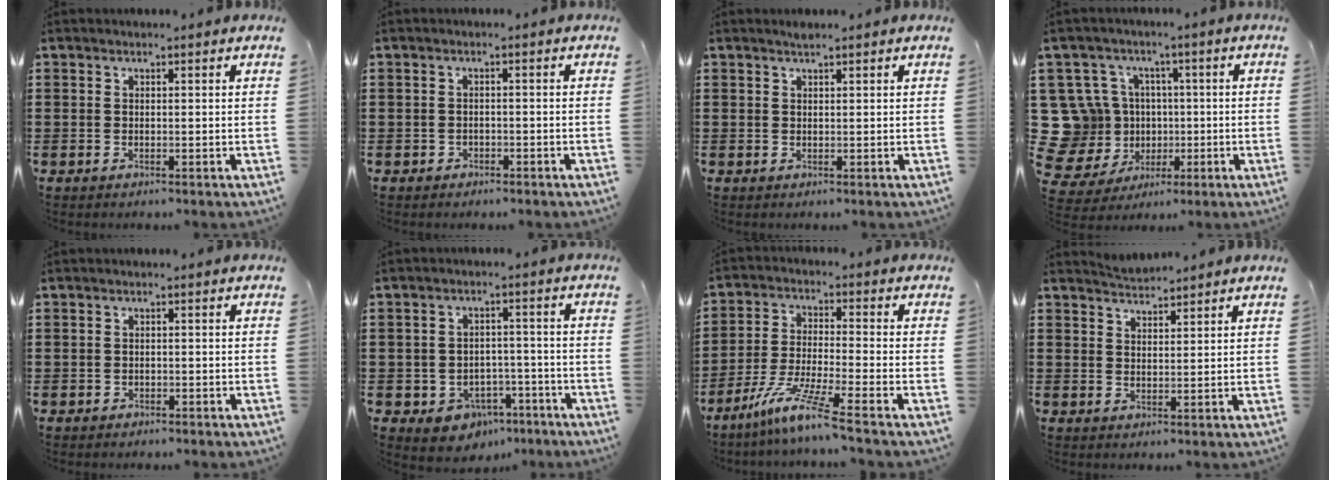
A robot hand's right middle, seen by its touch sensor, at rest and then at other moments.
{"total": 1.0, "force": [-0.8, 0.7, 0.1], "torque": [-0.005, 0.001, -0.019]}
{"total": 0.7, "force": [0.7, 0.1, 0.2], "torque": [-0.006, 0.000, 0.012]}
{"total": 11.7, "force": [1.2, 11.1, 3.3], "torque": [-0.133, -0.001, 0.035]}
{"total": 0.7, "force": [-0.6, 0.3, 0.0], "torque": [-0.002, 0.002, -0.015]}
{"total": 4.2, "force": [-3.1, 2.7, 0.9], "torque": [-0.024, 0.012, -0.061]}
{"total": 8.1, "force": [-6.2, -0.3, 5.3], "torque": [-0.111, -0.015, -0.123]}
{"total": 2.6, "force": [2.6, 0.2, 0.1], "torque": [-0.008, -0.002, 0.049]}